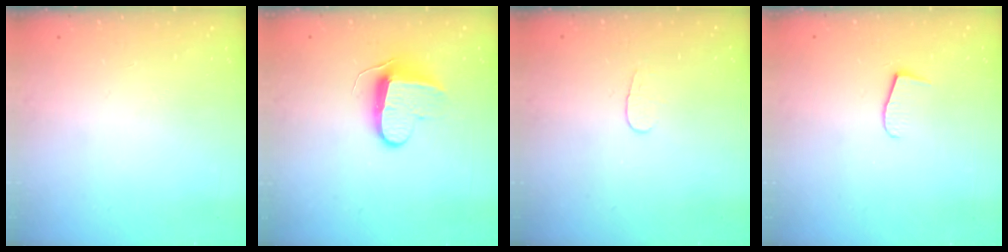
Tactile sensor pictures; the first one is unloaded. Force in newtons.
{"total": 9.6, "press": 9.6, "slide": 0.4}
{"total": 3.8, "press": 3.8, "slide": 0.3}
{"total": 6.2, "press": 6.2, "slide": 0.4}